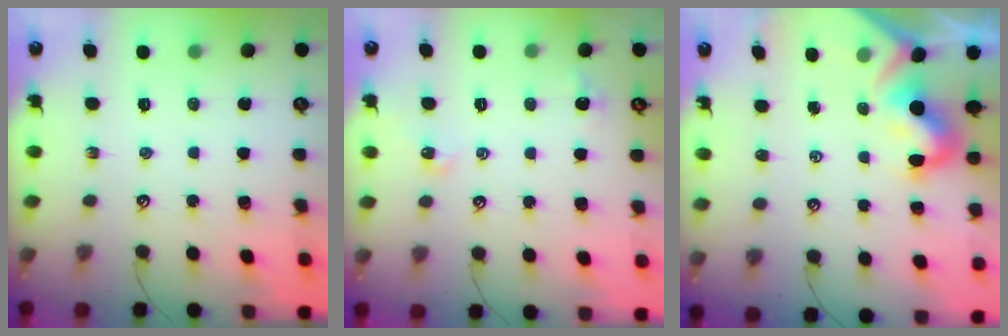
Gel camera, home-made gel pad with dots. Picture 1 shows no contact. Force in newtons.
{"total": 2.4, "press": 2.4, "slide": 0.5}
{"total": 6.0, "press": 5.9, "slide": 1.0}